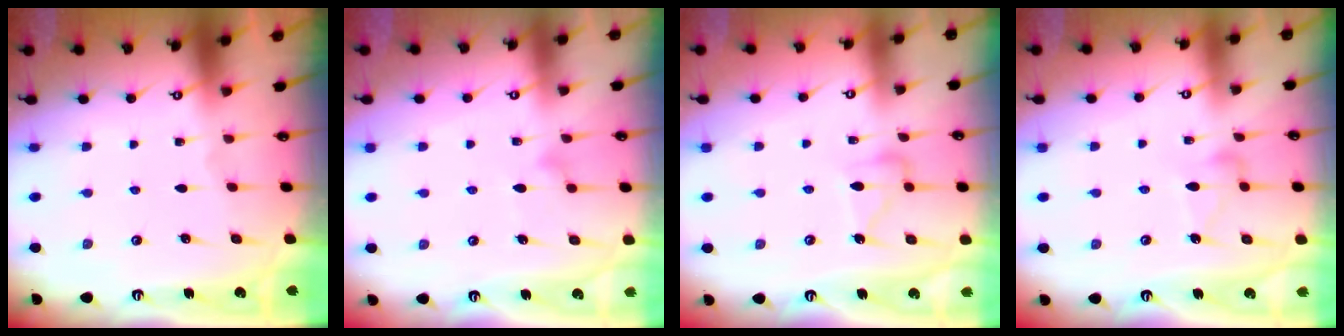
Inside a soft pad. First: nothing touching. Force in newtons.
{"total": 8.1, "press": 8.1, "slide": 0.3}
{"total": 8.8, "press": 8.8, "slide": 0.7}
{"total": 7.8, "press": 7.8, "slide": 0.4}